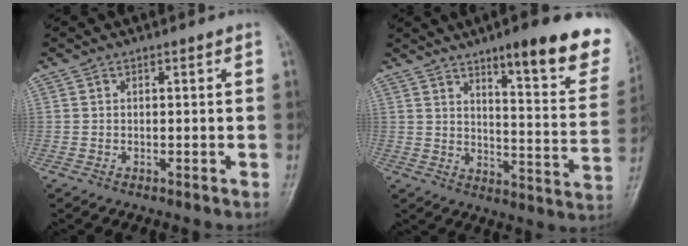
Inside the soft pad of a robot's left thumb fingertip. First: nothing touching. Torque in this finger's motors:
{"motor_torque": [0.62, 0.52, 1.46, -1.30, 0.21]}